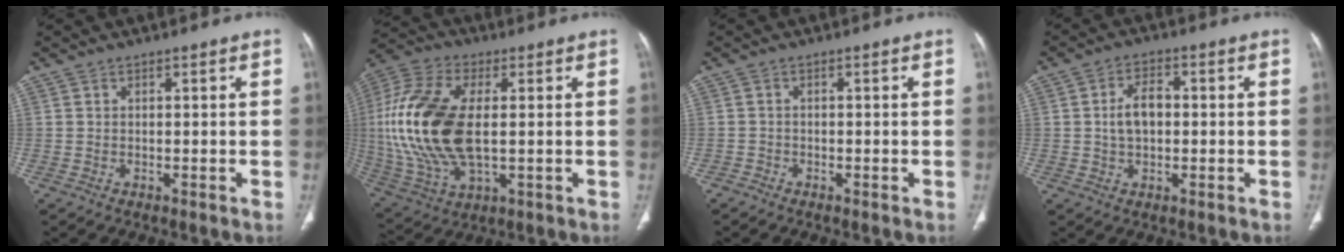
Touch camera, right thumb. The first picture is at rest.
{"total": 21.6, "force": [1.0, 11.3, 18.3], "torque": [-0.410, -0.004, 0.023]}
{"total": 1.2, "force": [-1.0, 0.7, -0.2], "torque": [0.002, 0.003, -0.026]}
{"total": 7.4, "force": [0.0, 4.6, 5.8], "torque": [-0.097, 0.018, -0.004]}